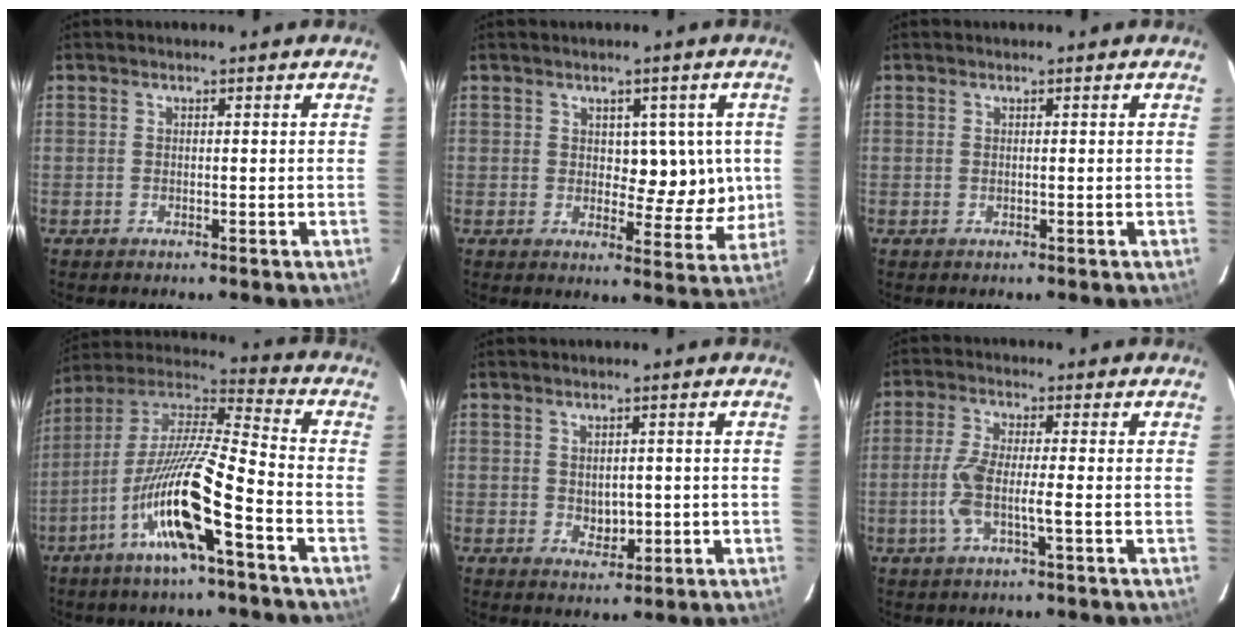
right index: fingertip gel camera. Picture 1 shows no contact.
{"total": 7.0, "force": [1.2, 4.3, 5.4], "torque": [-0.048, 0.010, 0.024]}
{"total": 0.0}
{"total": 16.3, "force": [-7.0, 0.9, 14.7], "torque": [-0.292, -0.003, -0.133]}
{"total": 2.9, "force": [-0.1, 2.0, 2.2], "torque": [-0.030, -0.004, 0.008]}
{"total": 5.5, "force": [-1.4, 0.4, 5.3], "torque": [-0.117, 0.004, -0.028]}